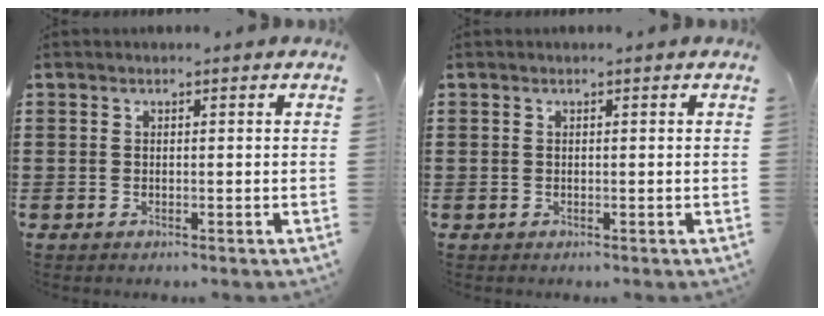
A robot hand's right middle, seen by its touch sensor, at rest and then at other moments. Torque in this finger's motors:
{"motor_torque": [0.90, -1.23, -0.01, -0.01]}